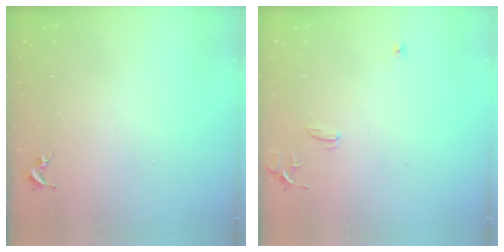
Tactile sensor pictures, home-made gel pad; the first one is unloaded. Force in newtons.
{"total": 8.5, "press": 8.5, "slide": 0.8}